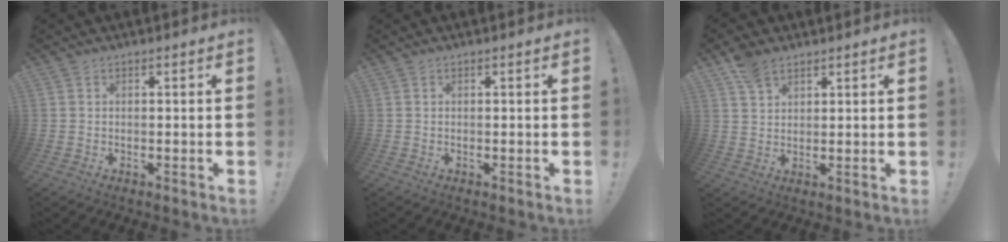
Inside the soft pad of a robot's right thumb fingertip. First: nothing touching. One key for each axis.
{"total": 0.0}
{"total": 6.6, "fx": 4.8, "fy": 3.3, "fz": 3.0, "tx": -0.053, "ty": -0.017, "tz": 0.093}